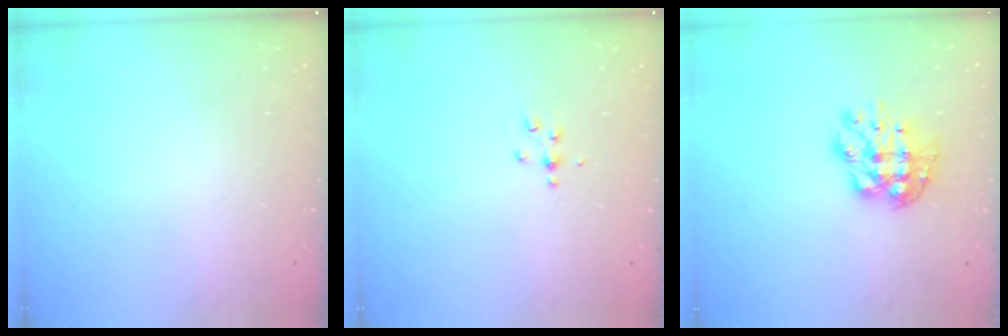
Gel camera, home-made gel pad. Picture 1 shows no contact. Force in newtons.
{"total": 4.2, "press": 4.1, "slide": 0.6}
{"total": 8.7, "press": 8.7, "slide": 0.8}